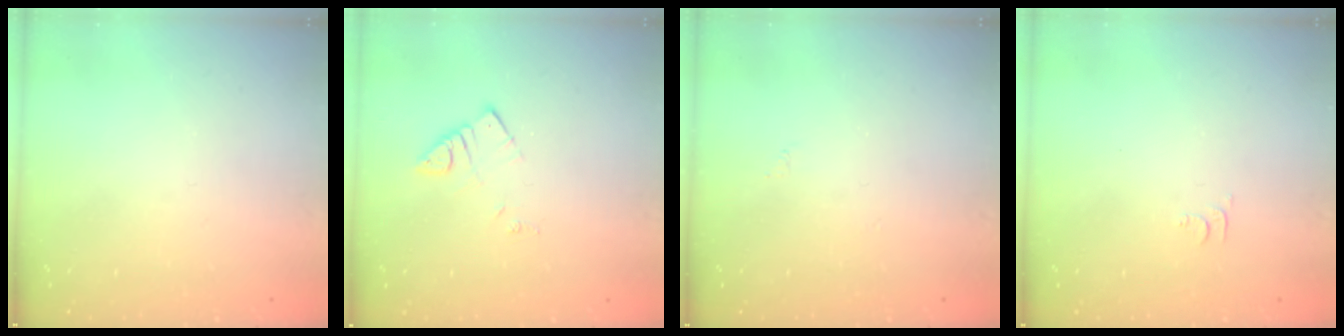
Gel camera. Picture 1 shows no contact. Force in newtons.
{"total": 3.5, "press": 3.5, "slide": 0.4}
{"total": 3.4, "press": 3.3, "slide": 0.5}
{"total": 4.6, "press": 4.6, "slide": 0.6}